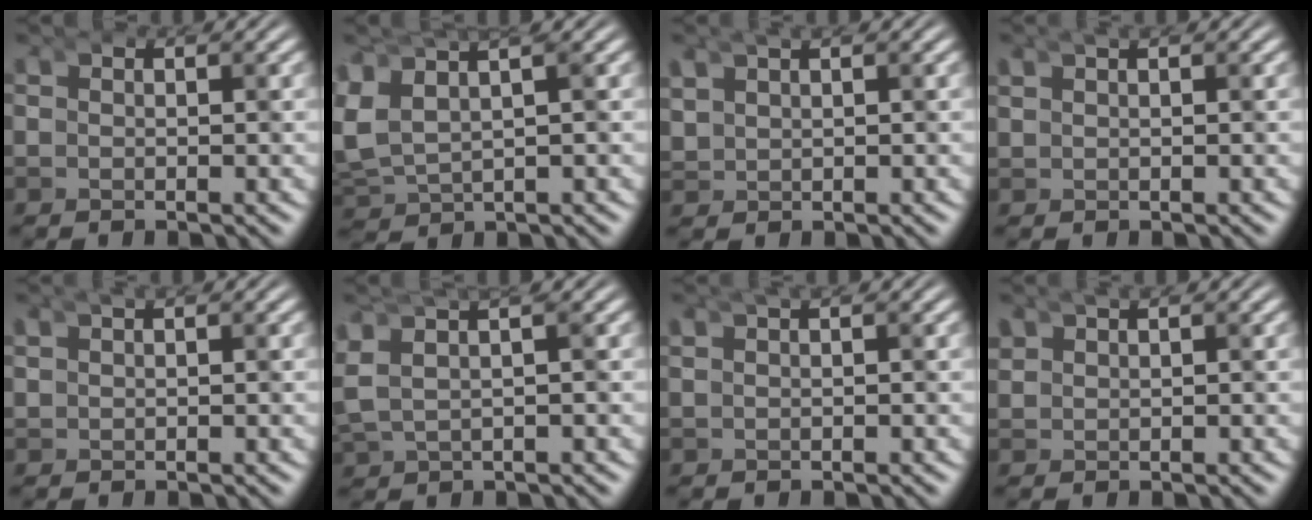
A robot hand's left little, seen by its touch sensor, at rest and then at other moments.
{"total": 7.9, "force": [-0.1, 6.4, 4.6], "torque": [-0.123, -0.007, -0.004]}
{"total": 3.4, "force": [0.9, 2.7, 1.8], "torque": [-0.036, 0.001, 0.013]}
{"total": 2.1, "force": [0.8, 1.5, 1.2], "torque": [-0.016, 0.008, 0.009]}
{"total": 2.2, "force": [0.8, 1.6, 1.2], "torque": [-0.017, 0.008, 0.009]}
{"total": 6.1, "force": [0.2, 4.9, 3.7], "torque": [-0.096, 0.004, 0.000]}
{"total": 2.3, "force": [0.8, 1.6, 1.5], "torque": [-0.020, 0.011, 0.006]}
{"total": 2.1, "force": [0.9, 1.7, 0.9], "torque": [-0.021, 0.003, 0.014]}